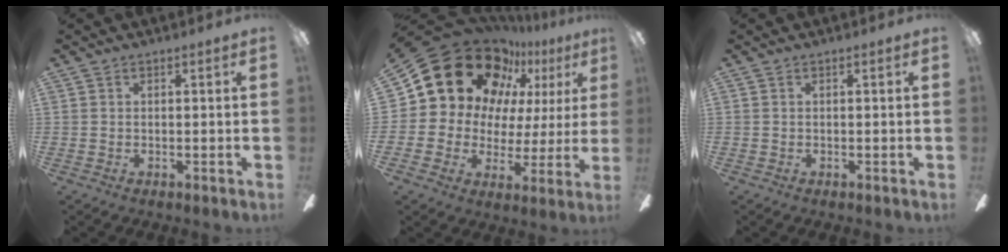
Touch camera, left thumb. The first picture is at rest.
{"total": 21.4, "force": [12.2, 13.8, 10.9], "torque": [-0.188, -0.073, 0.232]}
{"total": 0.0}